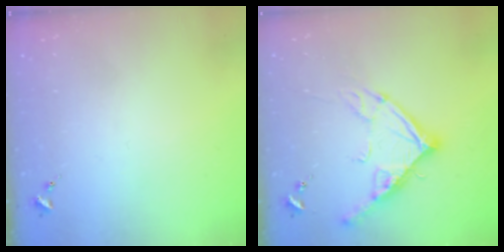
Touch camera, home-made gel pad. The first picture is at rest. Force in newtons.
{"total": 14.5, "press": 14.4, "slide": 1.4}